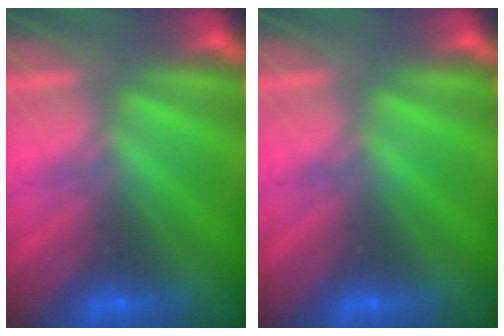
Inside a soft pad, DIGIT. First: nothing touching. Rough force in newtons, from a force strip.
{"total": 0.0}